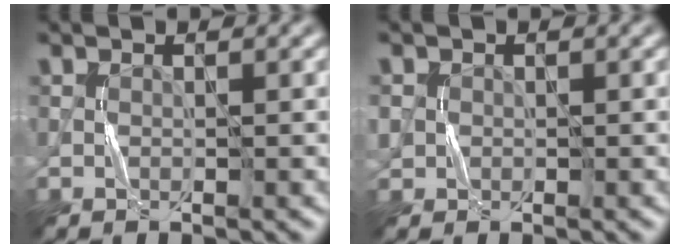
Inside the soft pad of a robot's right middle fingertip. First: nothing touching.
{"total": 1.3, "force": [0.1, 1.3, 0.2], "torque": [-0.001, -0.002, 0.000]}